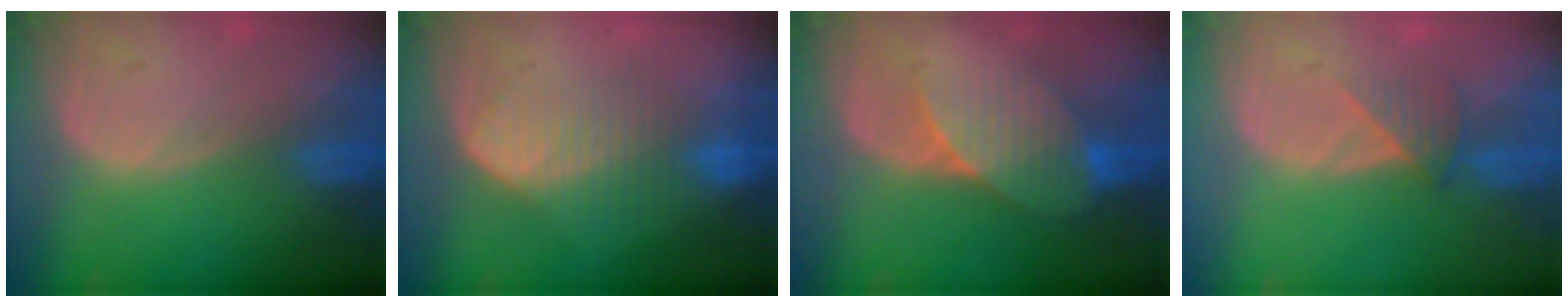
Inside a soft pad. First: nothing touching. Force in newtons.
{"total": 6.9, "press": 6.8, "slide": 1.4}
{"total": 7.6, "press": 6.9, "slide": 3.1}
{"total": 3.1, "press": 2.9, "slide": 1.3}